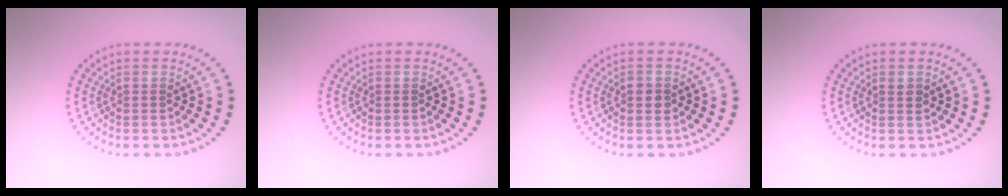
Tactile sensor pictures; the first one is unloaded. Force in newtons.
{"total": 0.0}
{"total": 1.1, "press": 1.1, "slide": 0.1}
{"total": 0.8, "press": 0.7, "slide": 0.3}